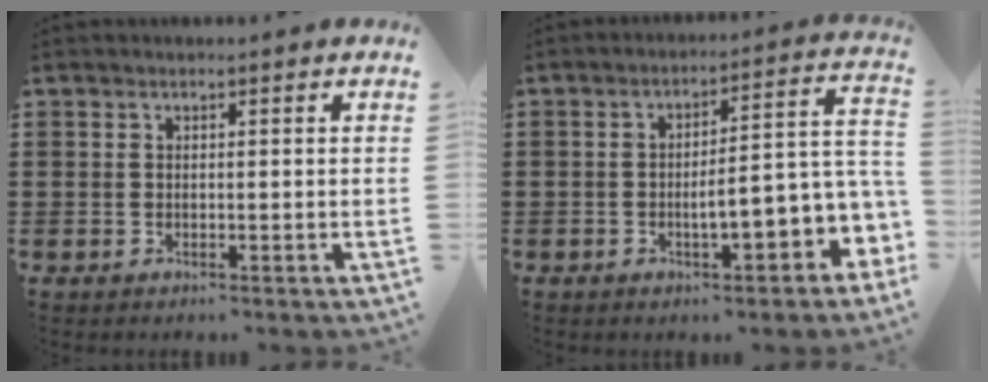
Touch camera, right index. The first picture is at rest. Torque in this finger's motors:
{"motor_torque": [2.14, 0.00, 0.66, 0.10]}